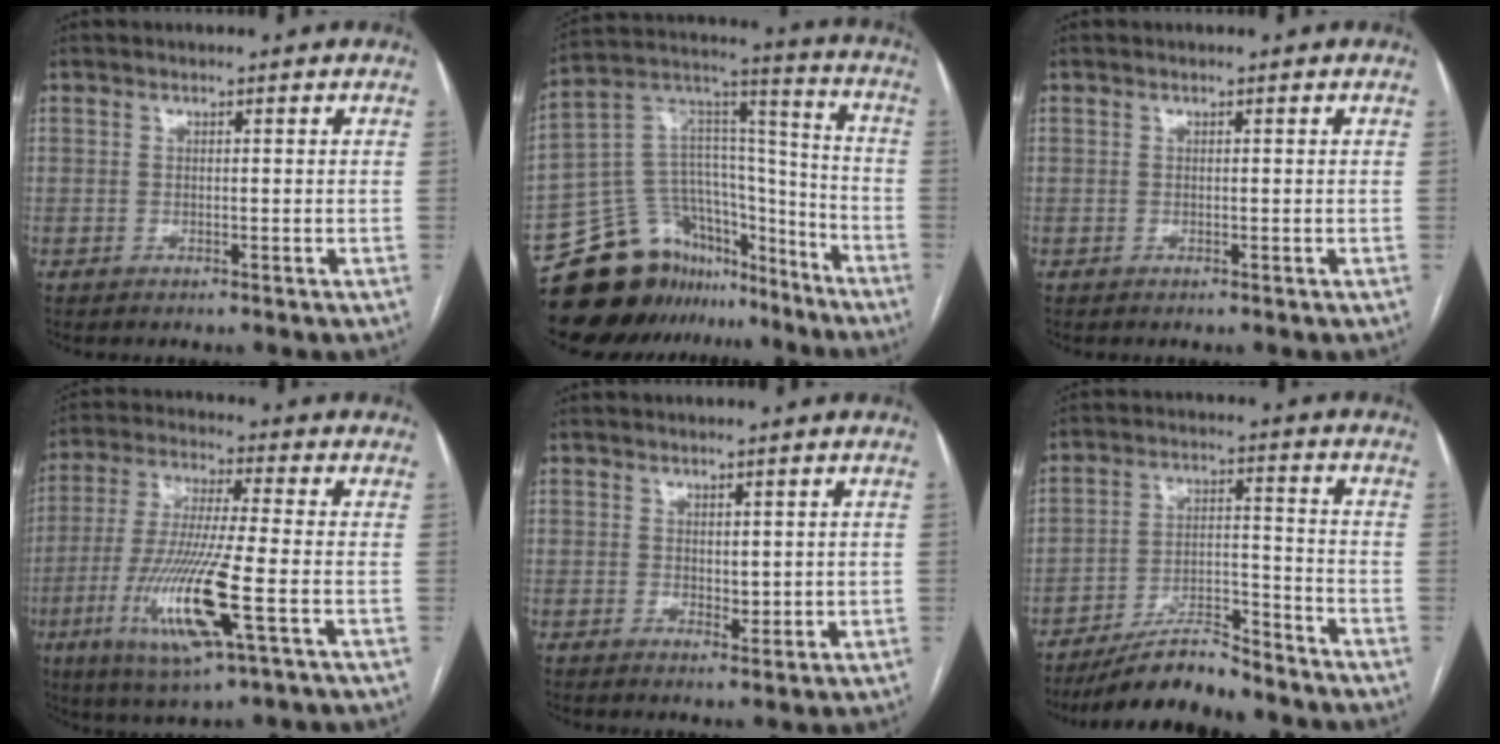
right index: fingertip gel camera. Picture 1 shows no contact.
{"total": 20.2, "force": [-16.3, 10.3, 5.9], "torque": [-0.097, 0.079, -0.268]}
{"total": 0.0}
{"total": 15.1, "force": [-4.7, 0.8, 14.3], "torque": [-0.296, -0.026, -0.088]}
{"total": 2.5, "force": [0.8, 1.6, 1.7], "torque": [-0.021, -0.009, 0.018]}
{"total": 9.8, "force": [-8.8, 1.8, 3.8], "torque": [-0.060, 0.004, -0.156]}